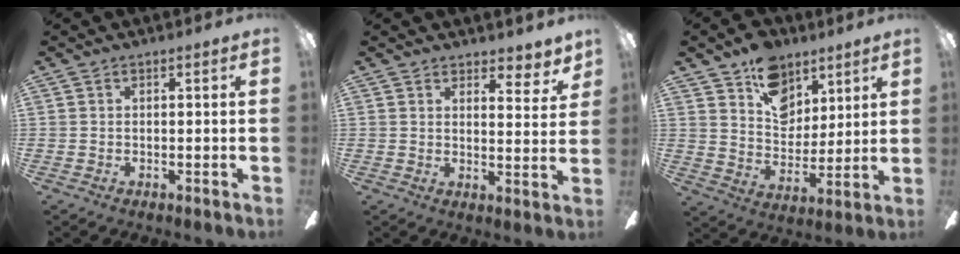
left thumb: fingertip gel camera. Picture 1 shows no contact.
{"total": 5.0, "force": [4.2, 1.6, 2.3], "torque": [-0.024, -0.030, 0.071]}
{"total": 13.8, "force": [8.9, 9.2, 5.1], "torque": [-0.073, -0.048, 0.168]}